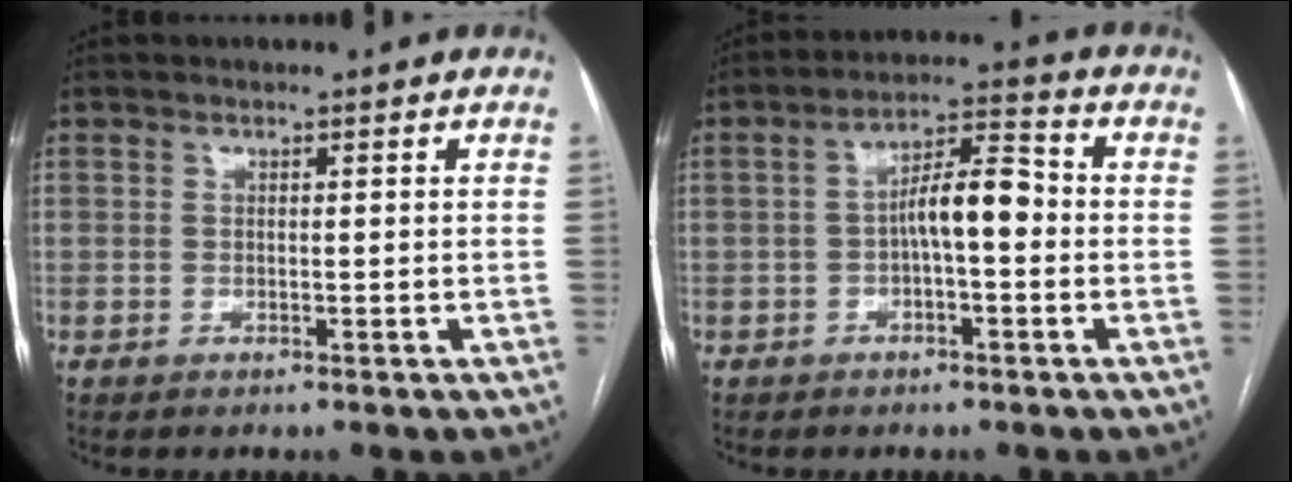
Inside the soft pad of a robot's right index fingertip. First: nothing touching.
{"total": 7.2, "force": [-0.8, 1.9, 6.9], "torque": [-0.120, 0.028, -0.014]}